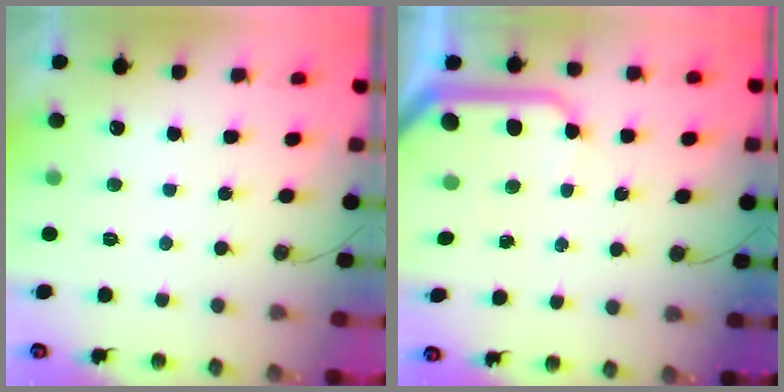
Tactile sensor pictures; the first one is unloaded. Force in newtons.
{"total": 11.4, "press": 11.3, "slide": 1.1}